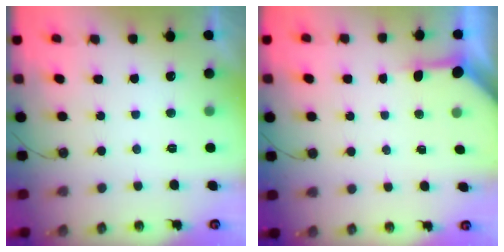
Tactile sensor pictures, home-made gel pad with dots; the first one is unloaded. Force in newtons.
{"total": 3.2, "press": 3.2, "slide": 0.4}